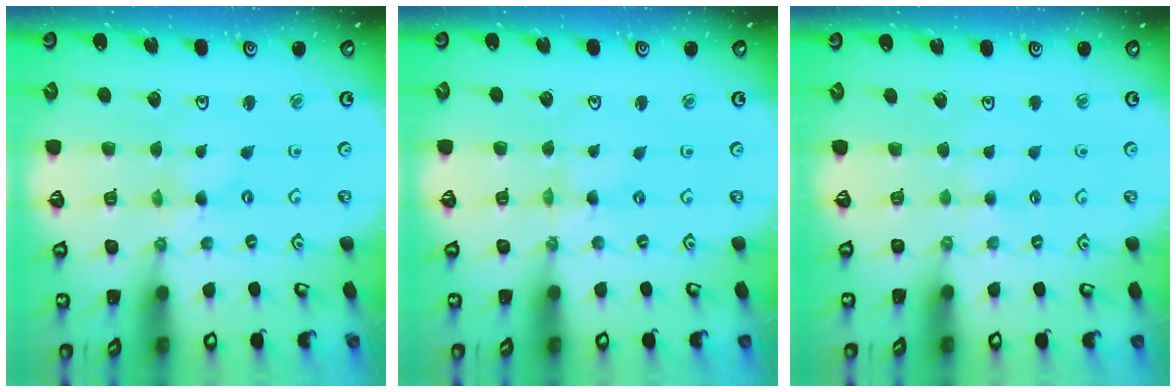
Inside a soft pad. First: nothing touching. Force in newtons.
{"total": 0.0}
{"total": 1.1, "press": 1.1, "slide": 0.3}